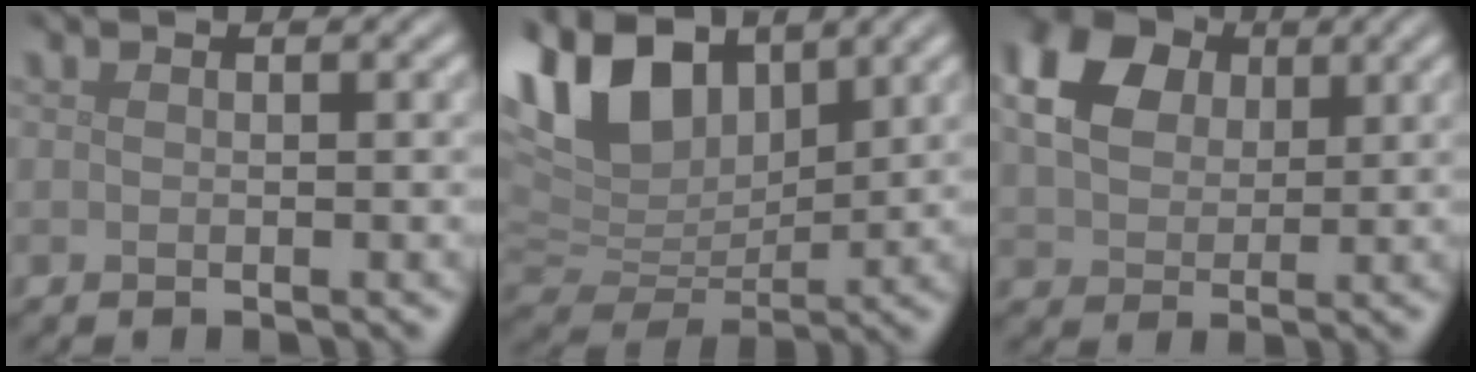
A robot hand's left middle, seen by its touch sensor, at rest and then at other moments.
{"total": 11.1, "force": [5.5, 6.6, 7.0], "torque": [-0.165, 0.015, 0.099]}
{"total": 11.6, "force": [4.6, 8.7, 6.0], "torque": [-0.141, 0.030, 0.080]}